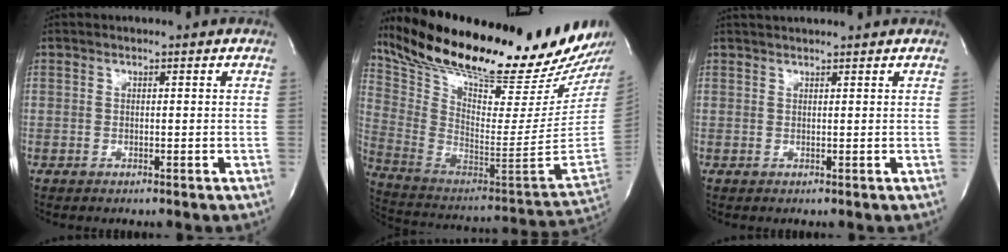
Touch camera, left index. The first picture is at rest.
{"total": 31.1, "force": [26.3, 2.2, 16.4], "torque": [-0.291, -0.085, 0.395]}
{"total": 3.8, "force": [3.6, -0.4, 1.1], "torque": [-0.012, 0.027, 0.055]}